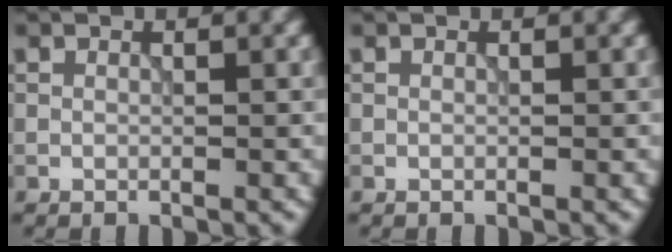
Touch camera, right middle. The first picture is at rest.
{"total": 0.0}